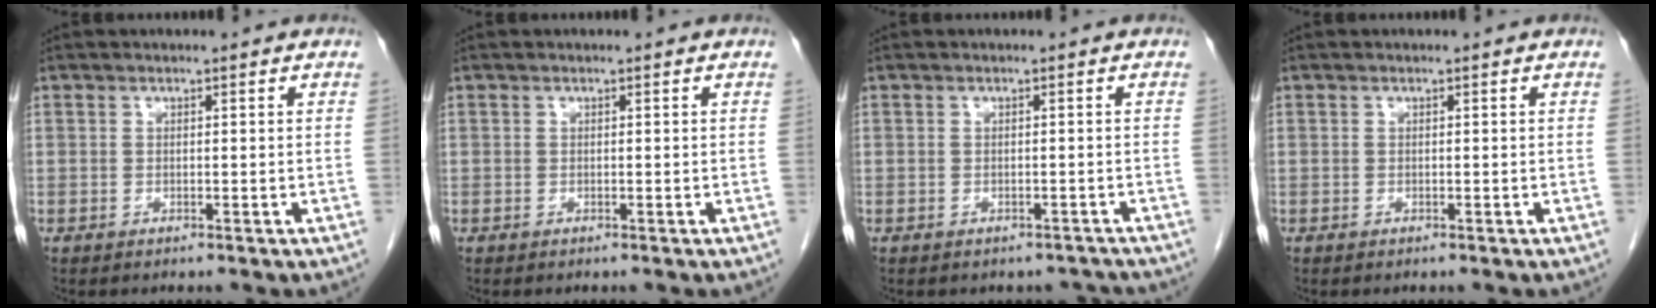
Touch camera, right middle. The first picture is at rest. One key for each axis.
{"total": 0.0}
{"total": 2.9, "fx": -2.5, "fy": 1.4, "fz": 0.1, "tx": 0.002, "ty": 0.009, "tz": -0.030}
{"total": 0.0}